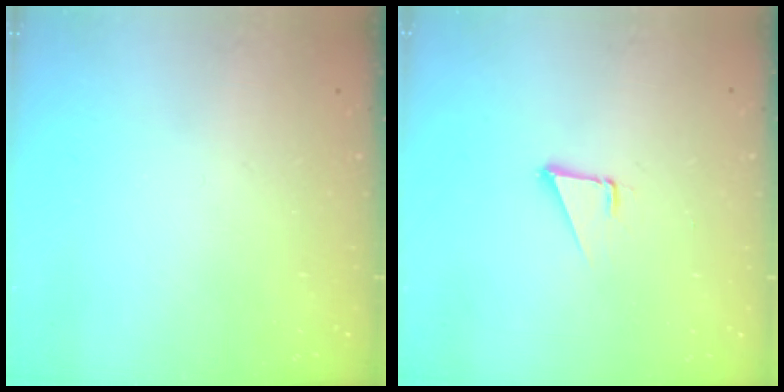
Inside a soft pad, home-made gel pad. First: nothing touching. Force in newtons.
{"total": 1.9, "press": 1.9, "slide": 0.1}